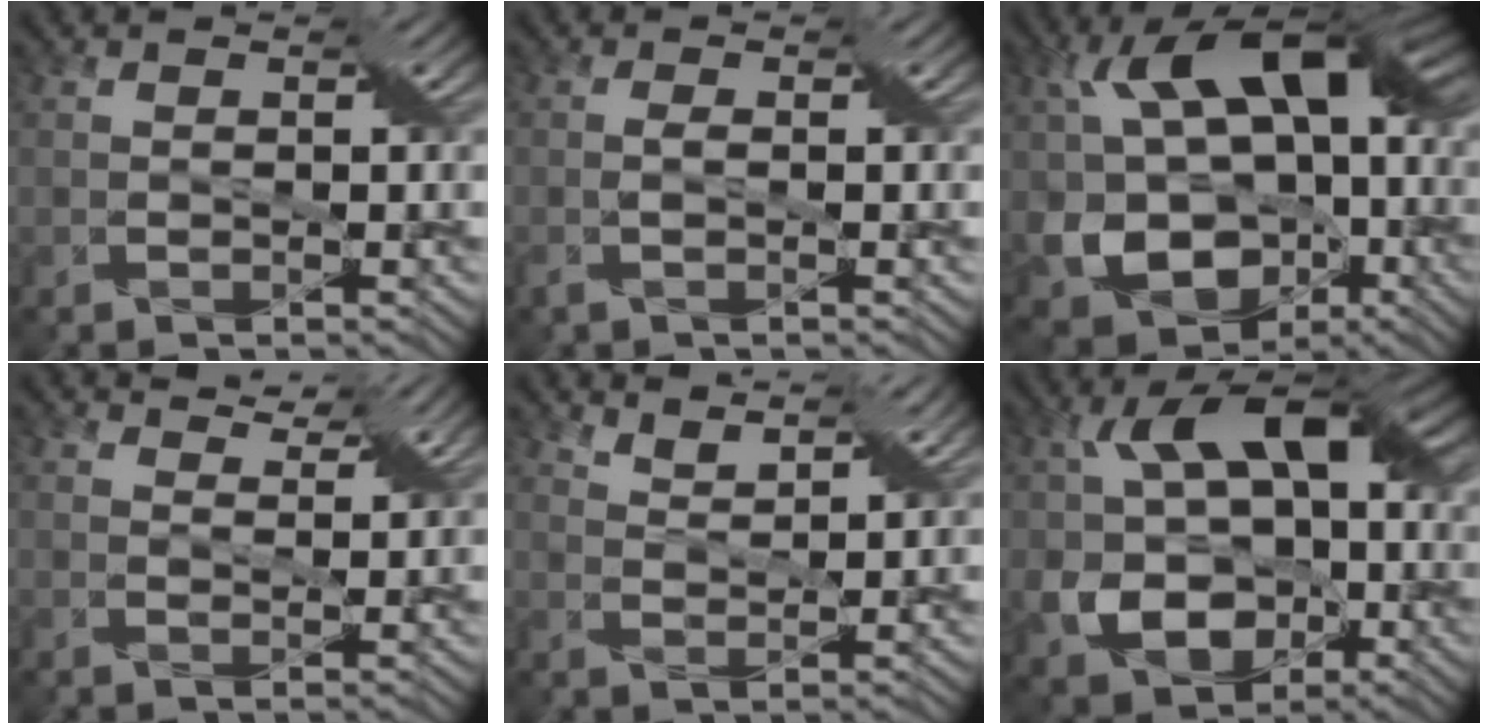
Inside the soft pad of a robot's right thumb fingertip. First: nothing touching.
{"total": 1.3, "force": [-0.3, 0.2, 1.2], "torque": [-0.031, 0.006, -0.008]}
{"total": 19.2, "force": [0.2, 13.6, 13.6], "torque": [-0.241, -0.022, 0.029]}
{"total": 3.7, "force": [3.2, 1.1, 1.5], "torque": [-0.030, -0.002, 0.052]}
{"total": 4.1, "force": [3.5, 0.9, 1.9], "torque": [-0.045, -0.004, 0.072]}
{"total": 13.7, "force": [-0.5, 9.5, 9.8], "torque": [-0.167, -0.007, -0.013]}